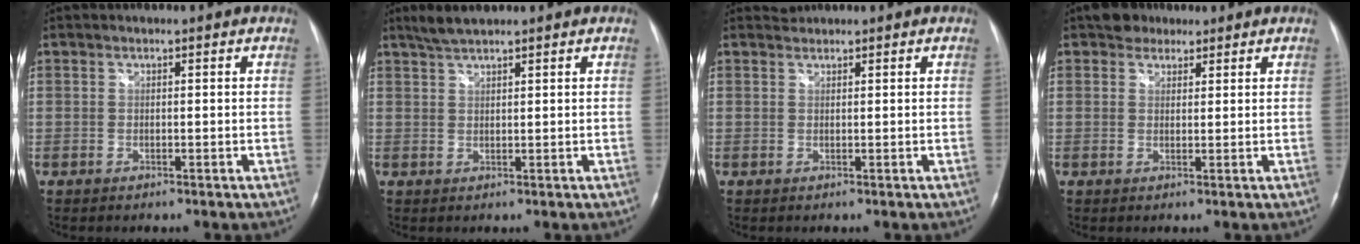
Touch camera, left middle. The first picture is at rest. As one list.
[{"total": 3.2, "force": [2.8, 0.2, 1.5], "torque": [-0.036, 0.007, 0.056]}, {"total": 0.9, "force": [0.8, 0.0, -0.4], "torque": [-0.001, 0.005, 0.016]}, {"total": 3.1, "force": [2.3, 2.0, 0.4], "torque": [-0.011, 0.013, 0.036]}]